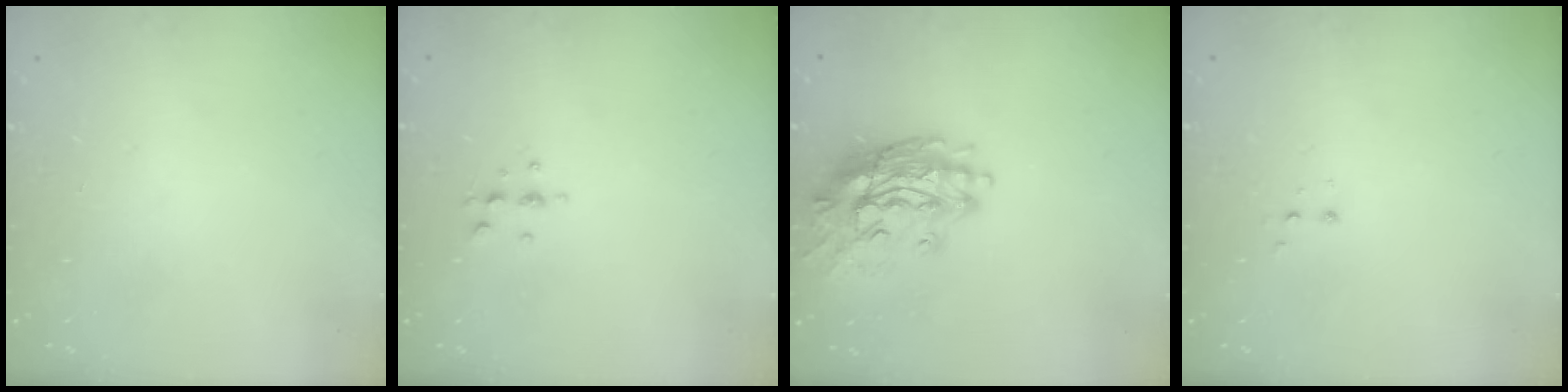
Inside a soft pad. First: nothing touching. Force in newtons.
{"total": 5.0, "press": 4.9, "slide": 0.9}
{"total": 16.9, "press": 16.8, "slide": 1.2}
{"total": 2.8, "press": 2.8, "slide": 0.5}